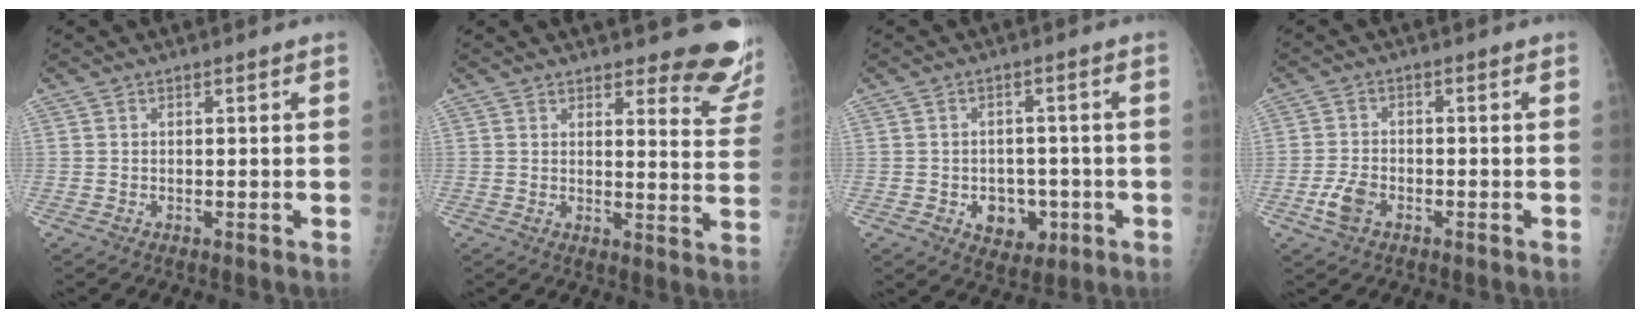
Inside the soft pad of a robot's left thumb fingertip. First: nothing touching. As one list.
[{"total": 11.1, "force": [9.9, 3.0, 4.1], "torque": [-0.007, -0.081, 0.094]}, {"total": 6.8, "force": [-2.0, 5.3, 3.7], "torque": [-0.020, 0.011, -0.019]}, {"total": 4.3, "force": [-2.0, 2.6, 2.7], "torque": [-0.057, 0.007, -0.039]}]